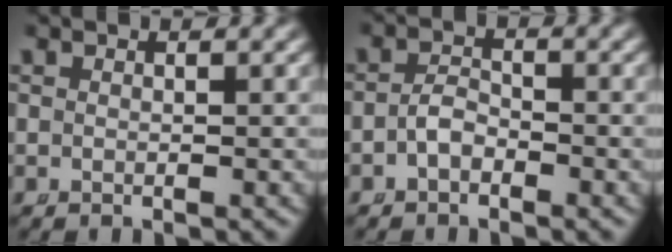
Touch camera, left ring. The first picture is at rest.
{"total": 2.1, "force": [-1.4, 1.2, 0.9], "torque": [-0.024, -0.010, -0.021]}